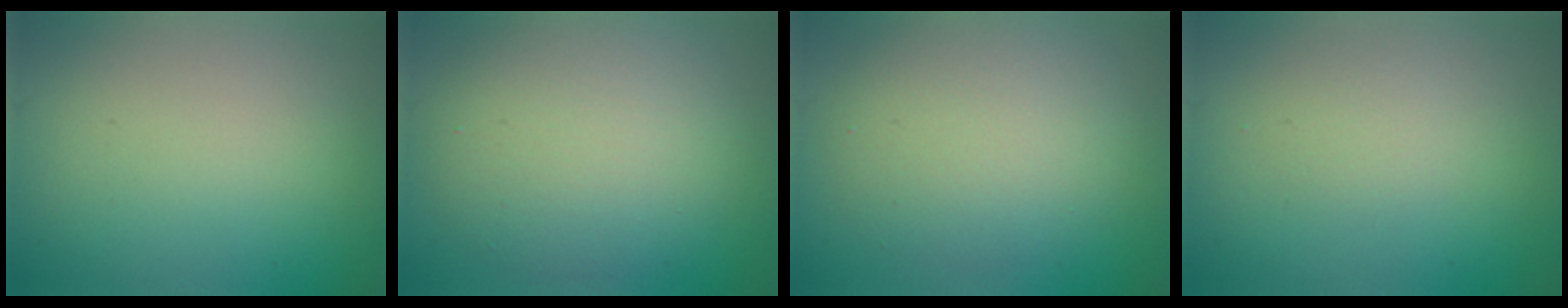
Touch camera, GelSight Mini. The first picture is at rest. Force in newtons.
{"total": 6.9, "press": 6.9, "slide": 0.5}
{"total": 5.6, "press": 5.6, "slide": 0.3}
{"total": 1.2, "press": 1.2, "slide": 0.0}